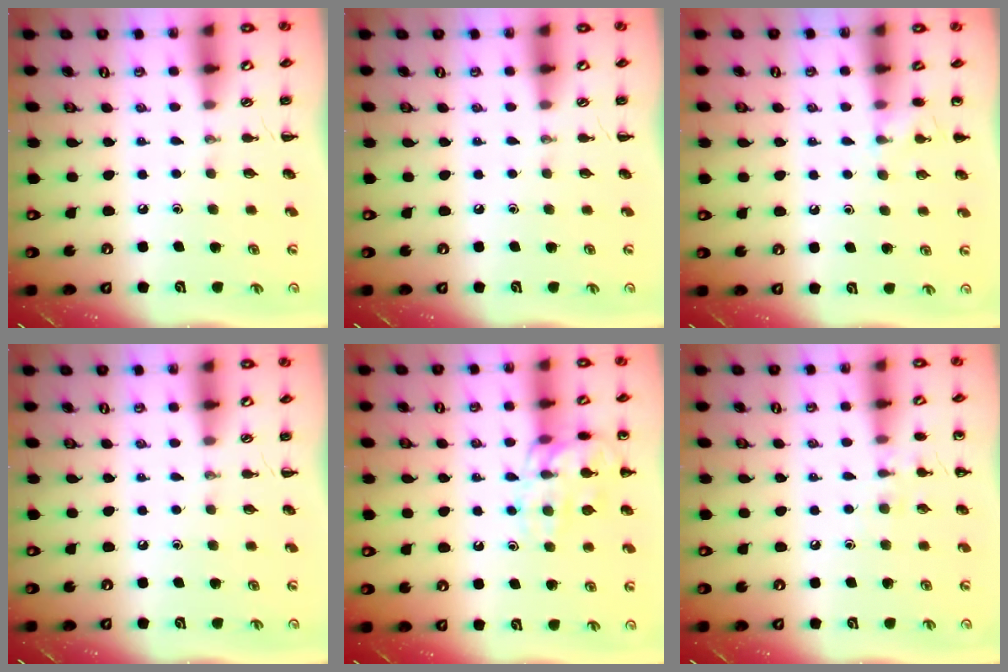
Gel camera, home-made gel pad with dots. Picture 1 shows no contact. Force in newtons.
{"total": 0.0}
{"total": 5.0, "press": 4.8, "slide": 1.4}
{"total": 0.0}
{"total": 14.5, "press": 14.5, "slide": 1.0}
{"total": 7.0, "press": 6.7, "slide": 1.9}